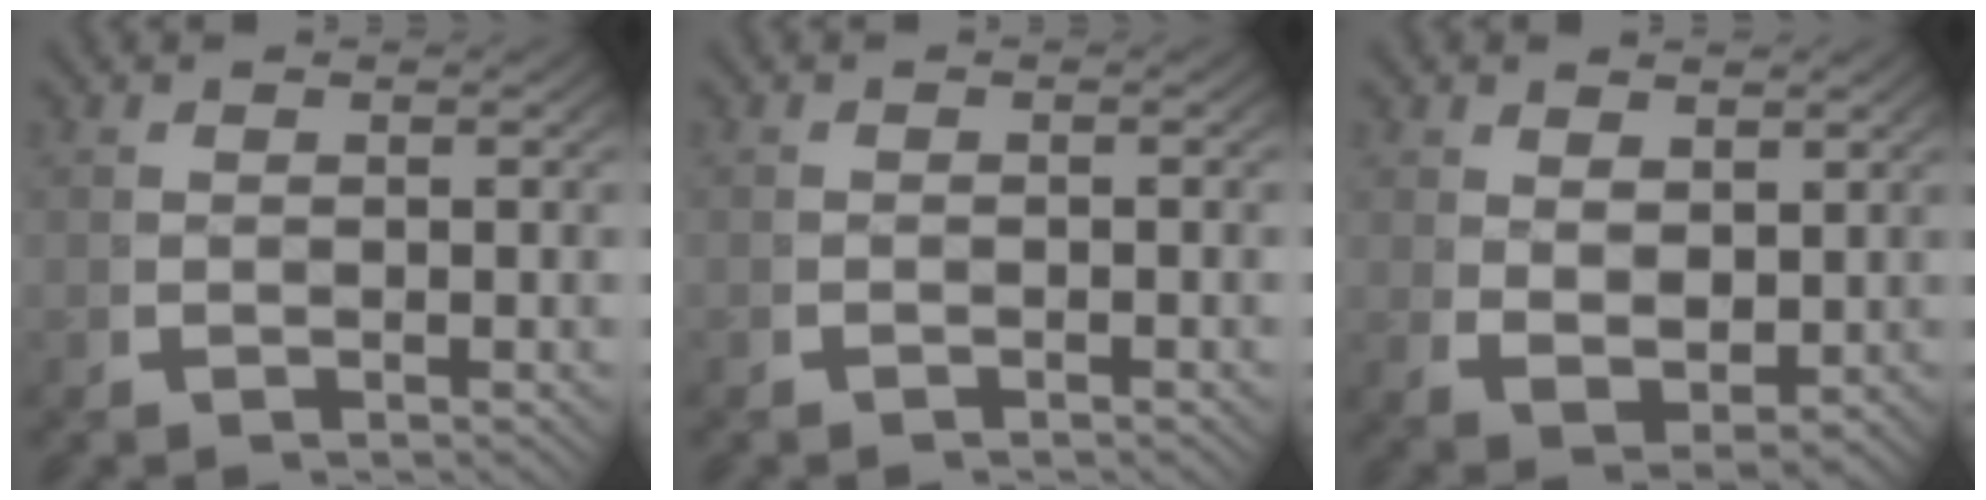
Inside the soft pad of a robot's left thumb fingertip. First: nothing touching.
{"total": 0.8, "force": [-0.7, 0.2, 0.1], "torque": [0.003, 0.004, -0.020]}
{"total": 3.7, "force": [0.5, 2.6, 2.5], "torque": [-0.049, -0.021, 0.019]}